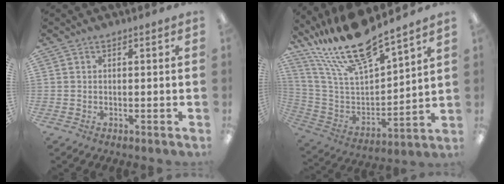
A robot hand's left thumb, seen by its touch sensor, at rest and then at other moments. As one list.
[{"total": 21.0, "force": [17.5, 5.0, 10.5], "torque": [-0.219, -0.111, 0.307]}]